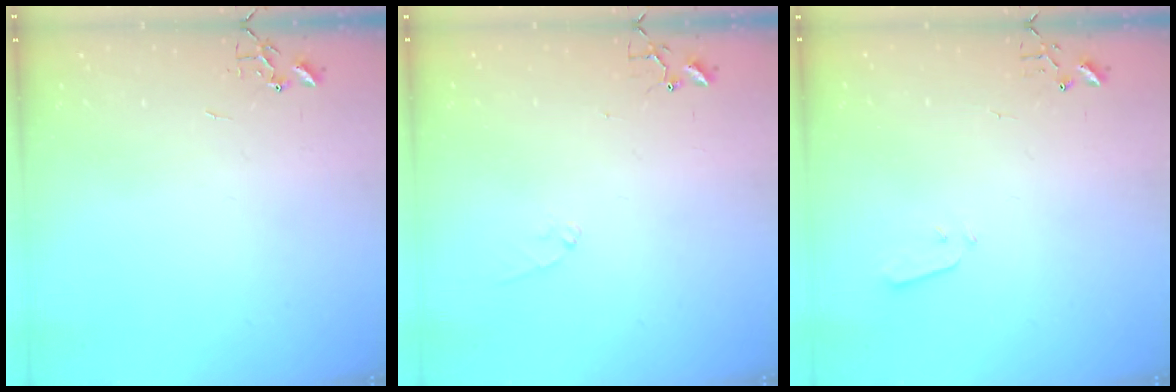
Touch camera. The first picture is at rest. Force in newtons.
{"total": 6.8, "press": 6.8, "slide": 0.7}
{"total": 3.4, "press": 3.3, "slide": 0.7}